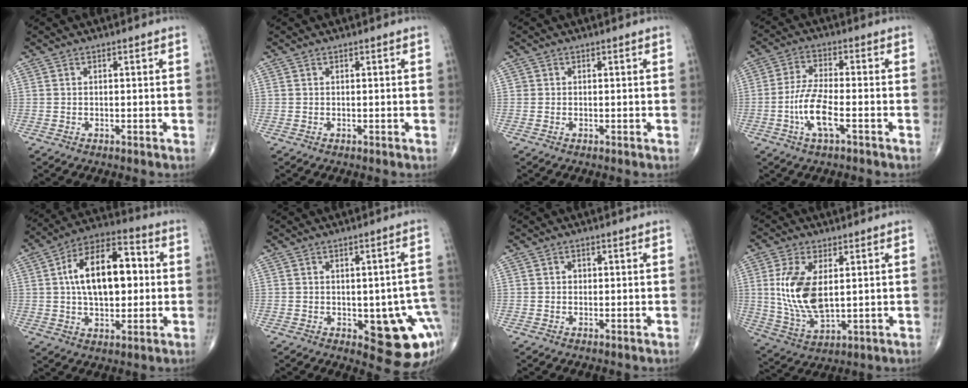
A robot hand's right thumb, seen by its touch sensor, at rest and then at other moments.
{"total": 0.0}
{"total": 0.5, "force": [0.1, 0.5, 0.1], "torque": [0.003, 0.003, 0.001]}
{"total": 7.9, "force": [-2.8, 2.3, 7.0], "torque": [-0.151, 0.016, -0.055]}
{"total": 17.4, "force": [2.1, 9.3, 14.5], "torque": [-0.222, 0.025, 0.030]}
{"total": 12.9, "force": [-3.5, 5.9, 10.9], "torque": [-0.094, 0.008, -0.028]}
{"total": 0.7, "force": [0.0, 0.7, 0.3], "torque": [0.004, 0.002, -0.002]}
{"total": 12.6, "force": [2.1, 6.3, 10.6], "torque": [-0.216, -0.015, 0.053]}